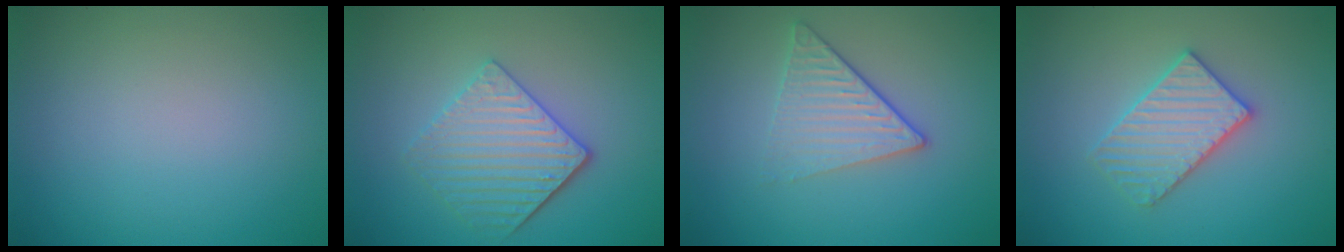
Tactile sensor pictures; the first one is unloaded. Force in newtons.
{"total": 4.1, "press": 3.5, "slide": 2.2}
{"total": 3.4, "press": 2.8, "slide": 1.9}
{"total": 3.3, "press": 3.3, "slide": 0.6}